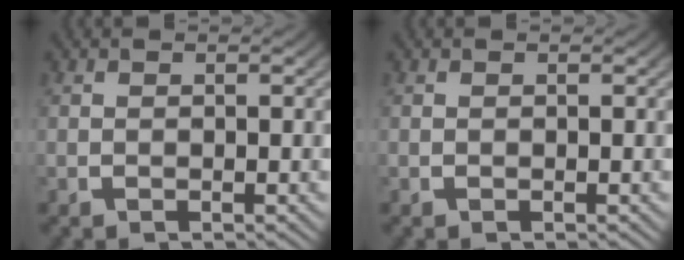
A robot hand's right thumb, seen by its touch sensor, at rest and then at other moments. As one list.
[{"total": 0.0}]